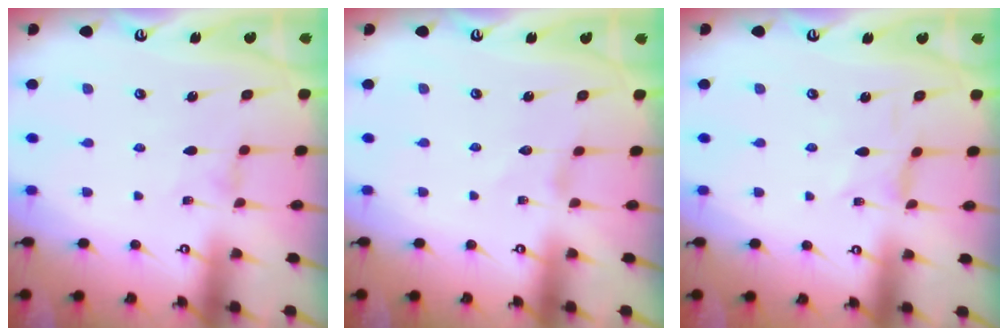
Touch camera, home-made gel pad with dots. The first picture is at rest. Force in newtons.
{"total": 0.0}
{"total": 0.6, "press": 0.6, "slide": 0.1}